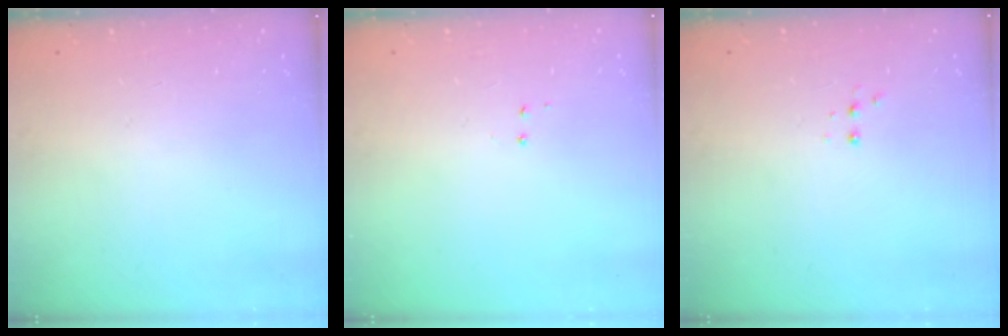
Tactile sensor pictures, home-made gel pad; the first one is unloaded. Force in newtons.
{"total": 4.0, "press": 4.0, "slide": 0.4}
{"total": 3.3, "press": 3.2, "slide": 0.7}